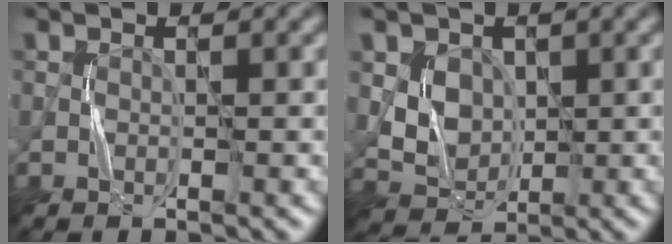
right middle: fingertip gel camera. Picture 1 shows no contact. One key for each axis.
{"total": 3.5, "fx": 0.9, "fy": 2.9, "fz": 1.6, "tx": -0.035, "ty": -0.008, "tz": 0.024}